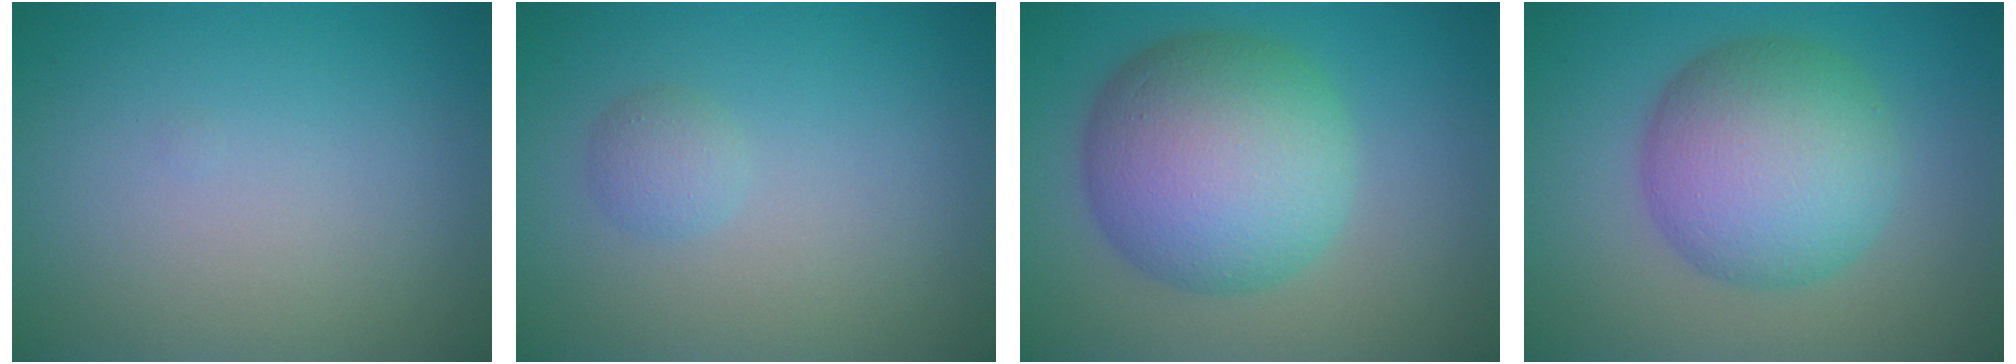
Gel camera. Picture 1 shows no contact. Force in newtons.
{"total": 1.3, "press": 1.3, "slide": 0.0}
{"total": 10.4, "press": 10.4, "slide": 0.3}
{"total": 8.7, "press": 8.7, "slide": 0.2}